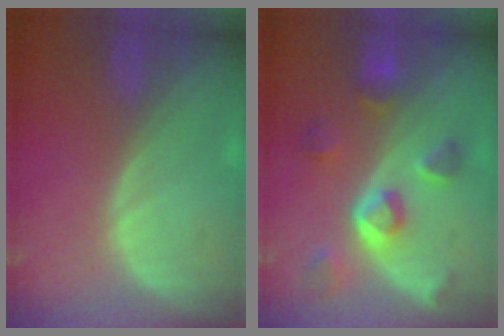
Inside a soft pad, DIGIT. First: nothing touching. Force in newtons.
{"total": 7.8, "press": 7.0, "slide": 3.5}